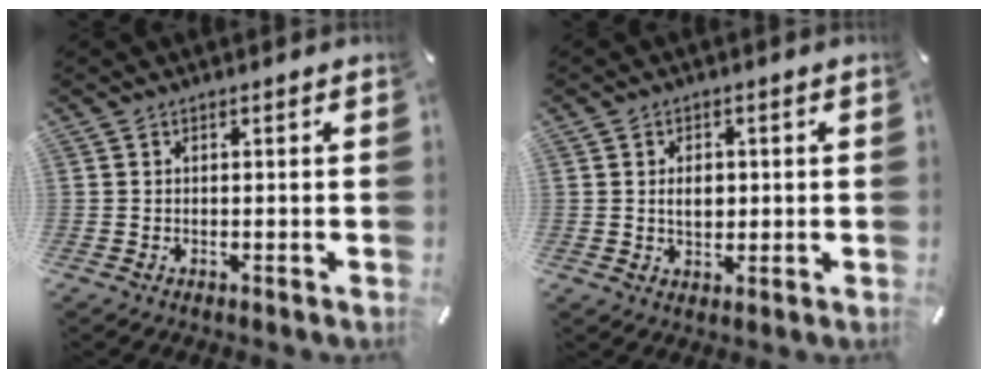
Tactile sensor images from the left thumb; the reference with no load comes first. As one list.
[{"total": 3.8, "force": [0.3, 2.8, 2.6], "torque": [-0.030, -0.004, 0.000]}]